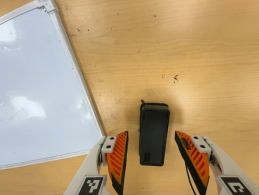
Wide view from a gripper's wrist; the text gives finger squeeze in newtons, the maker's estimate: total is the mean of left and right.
{"total": 0.0}